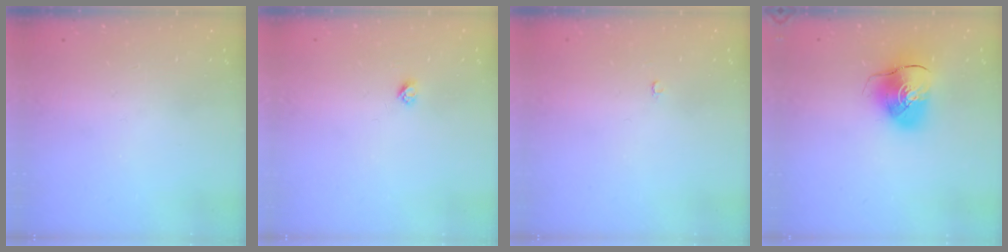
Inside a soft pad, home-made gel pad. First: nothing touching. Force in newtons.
{"total": 2.7, "press": 2.6, "slide": 0.3}
{"total": 2.1, "press": 2.1, "slide": 0.2}
{"total": 10.8, "press": 10.7, "slide": 1.5}